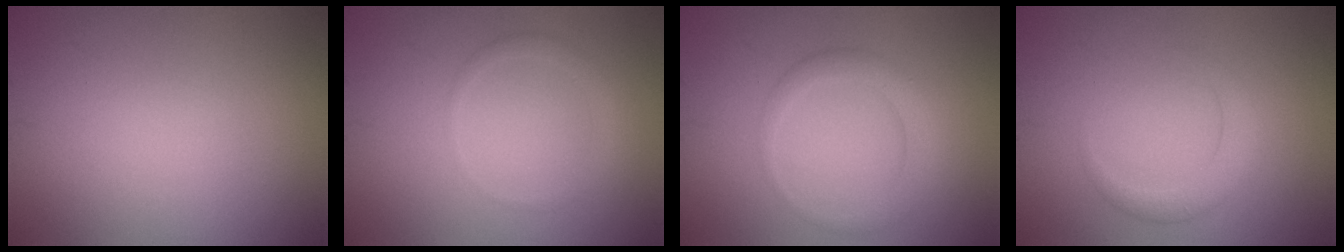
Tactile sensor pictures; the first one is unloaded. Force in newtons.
{"total": 1.4, "press": 1.4, "slide": 0.1}
{"total": 2.6, "press": 2.6, "slide": 0.1}
{"total": 2.1, "press": 2.1, "slide": 0.1}